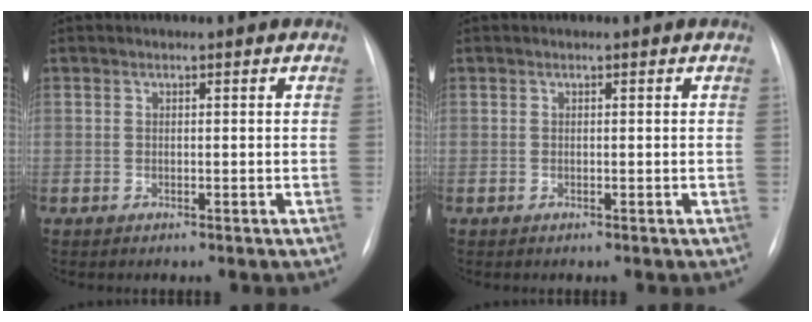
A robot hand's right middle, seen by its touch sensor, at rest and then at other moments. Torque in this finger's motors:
{"motor_torque": [-0.01, -0.01, 0.00, -0.01]}